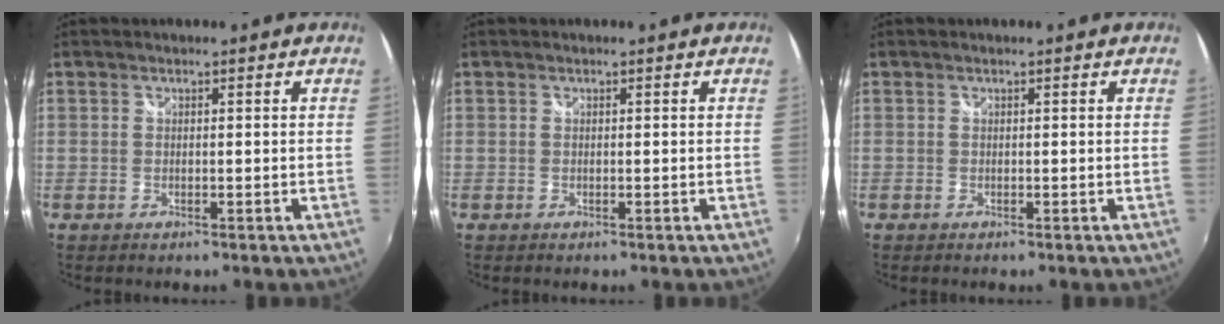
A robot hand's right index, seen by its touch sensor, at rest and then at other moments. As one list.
[{"total": 0.0}, {"total": 0.0}]